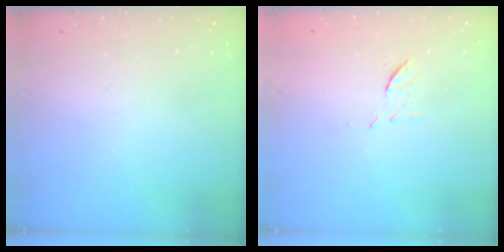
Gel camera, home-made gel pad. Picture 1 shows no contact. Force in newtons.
{"total": 6.8, "press": 6.6, "slide": 1.8}